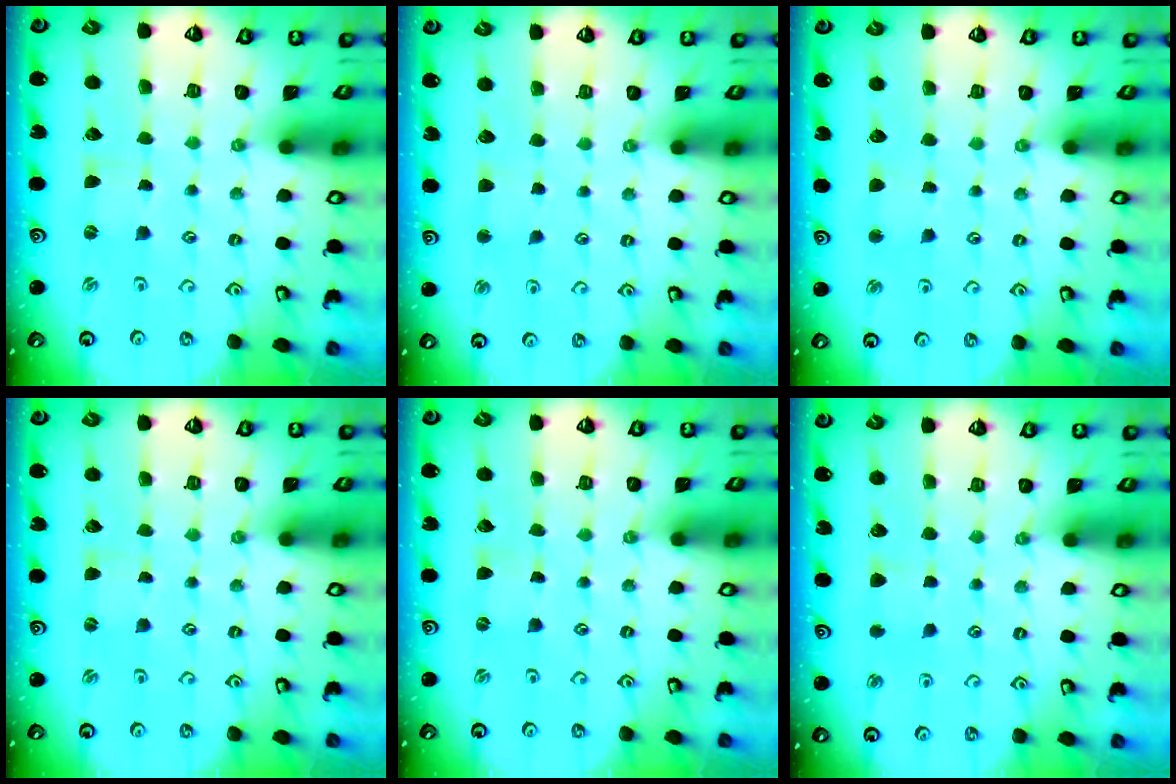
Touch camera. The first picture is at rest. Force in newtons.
{"total": 2.1, "press": 2.0, "slide": 0.3}
{"total": 2.3, "press": 2.3, "slide": 0.2}
{"total": 0.7, "press": 0.6, "slide": 0.1}
{"total": 0.0}
{"total": 3.3, "press": 3.2, "slide": 0.5}